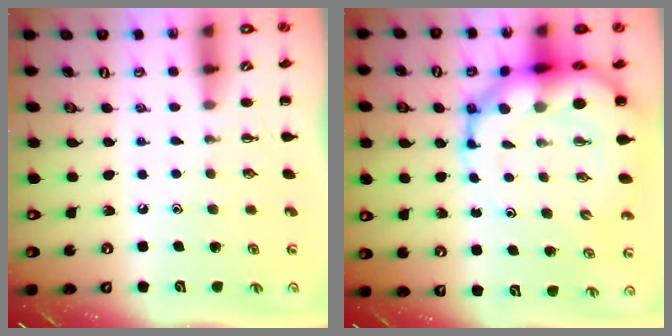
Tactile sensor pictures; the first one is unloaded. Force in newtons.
{"total": 17.0, "press": 16.4, "slide": 4.4}